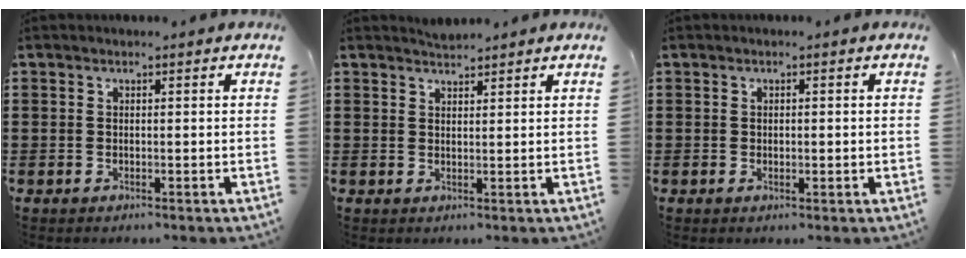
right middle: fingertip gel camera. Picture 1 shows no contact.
{"total": 1.6, "force": [1.6, 0.2, 0.1], "torque": [-0.005, 0.005, 0.031]}
{"total": 0.6, "force": [0.1, 0.3, 0.5], "torque": [-0.009, 0.001, 0.002]}